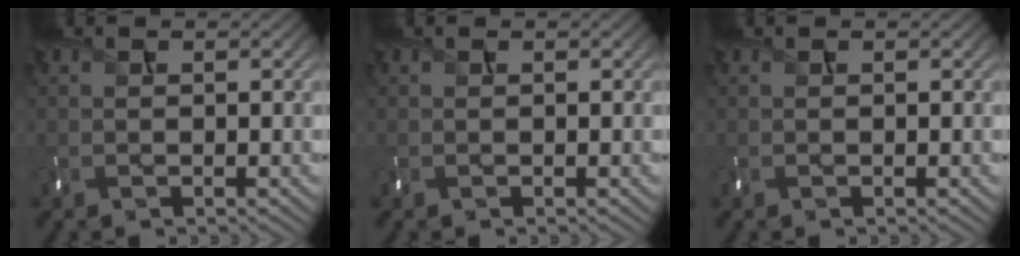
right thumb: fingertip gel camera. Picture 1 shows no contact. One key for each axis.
{"total": 0.0}
{"total": 0.0}